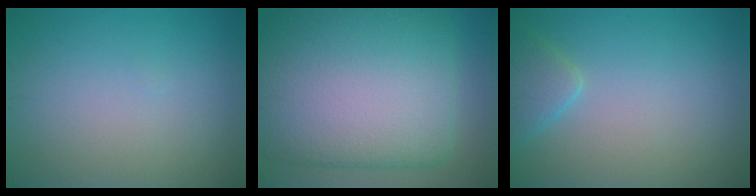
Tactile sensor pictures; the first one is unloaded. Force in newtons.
{"total": 16.5, "press": 16.5, "slide": 0.4}
{"total": 2.5, "press": 2.4, "slide": 0.2}